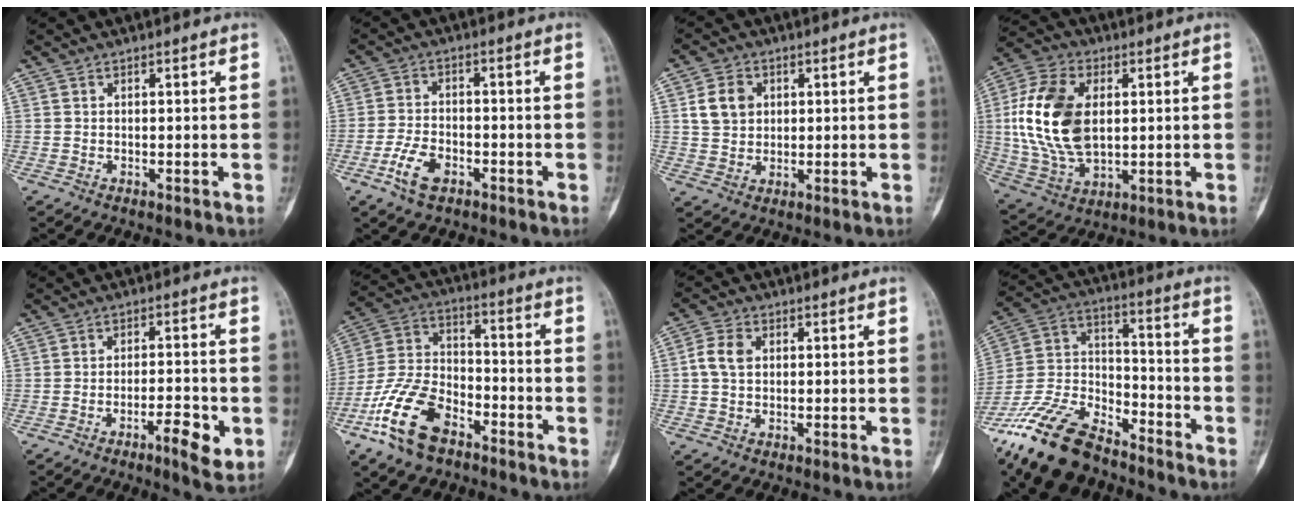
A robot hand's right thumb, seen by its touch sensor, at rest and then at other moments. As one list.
[{"total": 6.4, "force": [-3.4, 3.6, 4.1], "torque": [-0.079, 0.015, -0.065]}, {"total": 6.4, "force": [1.8, 5.2, 3.4], "torque": [-0.044, -0.004, 0.032]}, {"total": 18.6, "force": [2.2, 11.5, 14.4], "torque": [-0.282, -0.006, 0.045]}, {"total": 6.7, "force": [-2.7, 1.8, 5.9], "torque": [-0.087, 0.011, -0.041]}, {"total": 15.3, "force": [-8.7, 8.5, 9.4], "torque": [-0.186, 0.053, -0.174]}, {"total": 4.6, "force": [0.6, 3.4, 3.1], "torque": [-0.064, 0.010, 0.007]}, {"total": 19.7, "force": [-14.8, 8.5, 9.8], "torque": [-0.200, 0.064, -0.281]}]